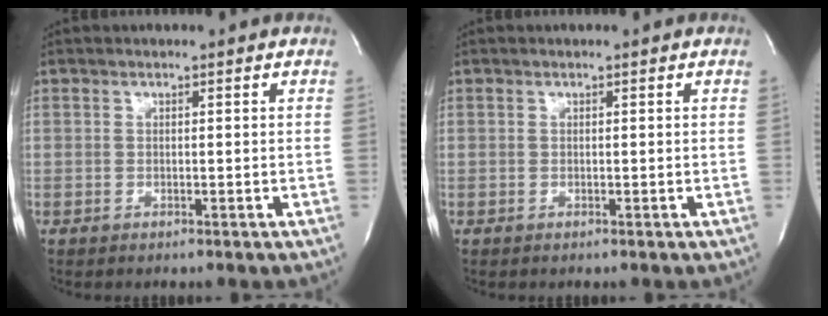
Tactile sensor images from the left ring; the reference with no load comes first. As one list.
[{"total": 0.0}]